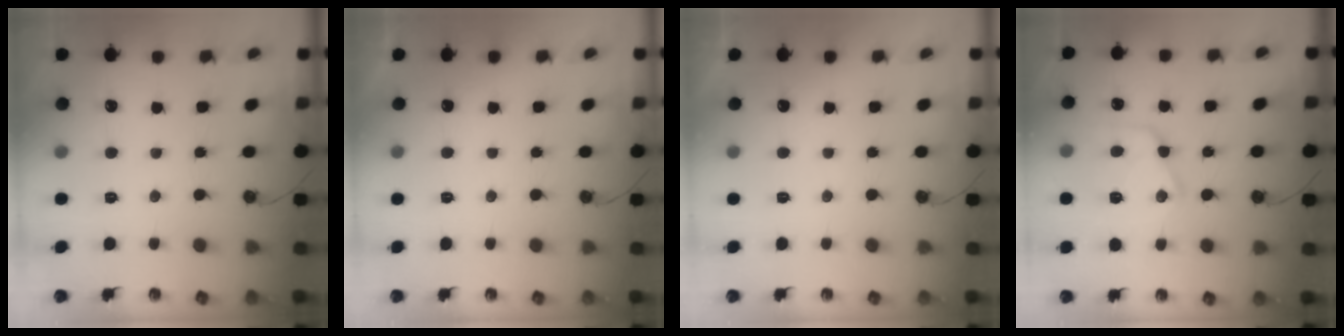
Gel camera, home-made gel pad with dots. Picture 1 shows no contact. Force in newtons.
{"total": 0.0}
{"total": 0.0}
{"total": 15.3, "press": 15.3, "slide": 1.4}